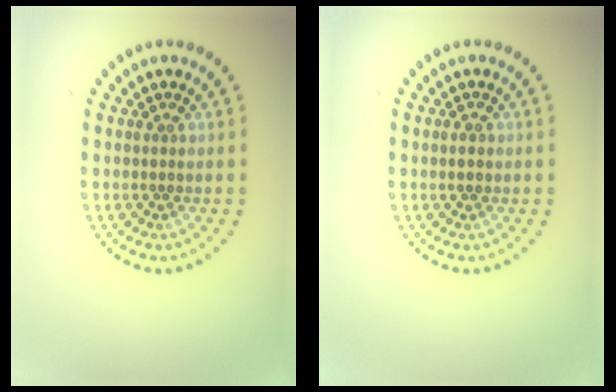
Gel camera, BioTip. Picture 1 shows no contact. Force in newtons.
{"total": 1.3, "press": 1.3, "slide": 0.0}